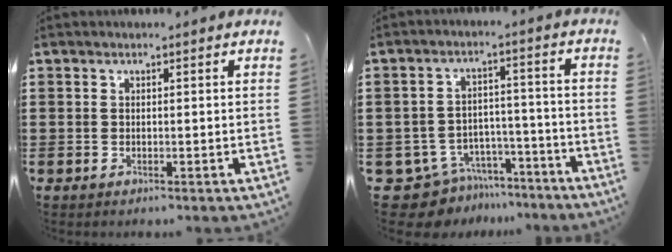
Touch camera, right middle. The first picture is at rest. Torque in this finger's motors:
{"motor_torque": [-0.15, -0.09, 0.02, -0.03]}